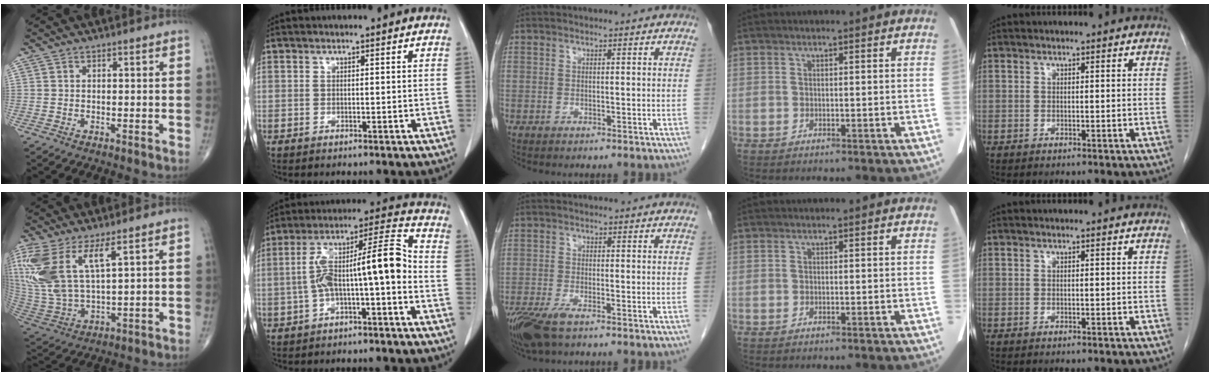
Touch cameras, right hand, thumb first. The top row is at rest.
{"thumb": {"total": 15.7, "force": [7.2, 5.6, 12.8], "torque": [-0.299, -0.029, 0.161]}, "index": {"total": 11.9, "force": [-2.2, 1.7, 11.6], "torque": [-0.198, 0.047, -0.033]}, "middle": {"total": 7.0, "force": [-4.8, 2.1, 4.7], "torque": [-0.093, -0.017, -0.087]}}